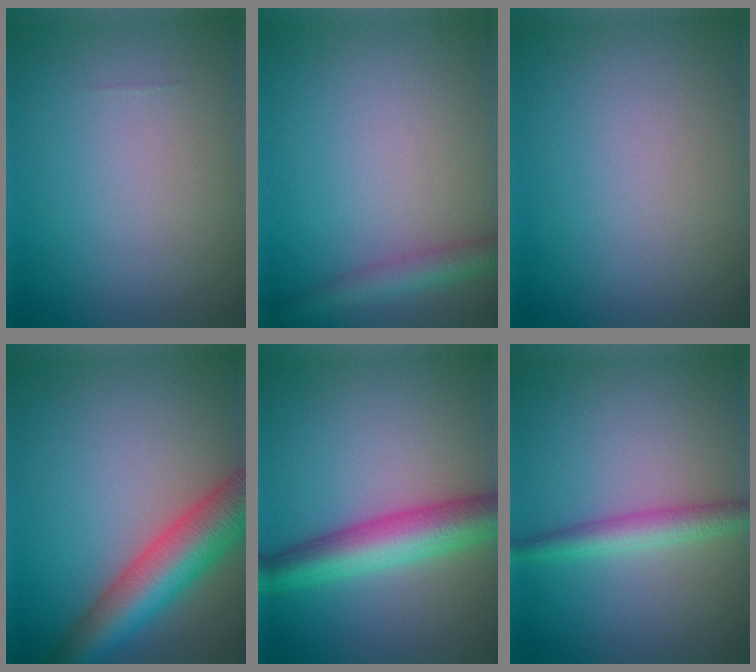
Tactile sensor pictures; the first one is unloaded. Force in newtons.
{"total": 2.9, "press": 2.9, "slide": 0.1}
{"total": 0.0}
{"total": 8.2, "press": 8.2, "slide": 0.4}
{"total": 6.4, "press": 6.4, "slide": 0.2}
{"total": 2.8, "press": 2.8, "slide": 0.1}